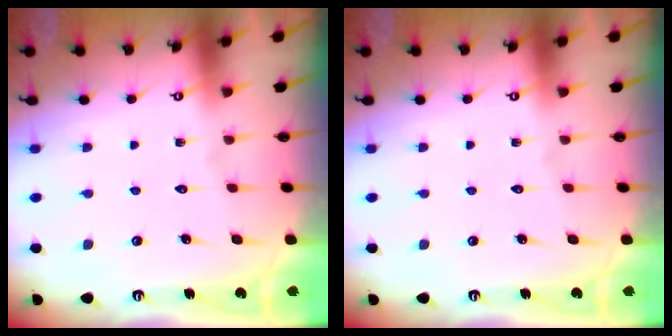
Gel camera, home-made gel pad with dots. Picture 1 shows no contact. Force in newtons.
{"total": 0.0}